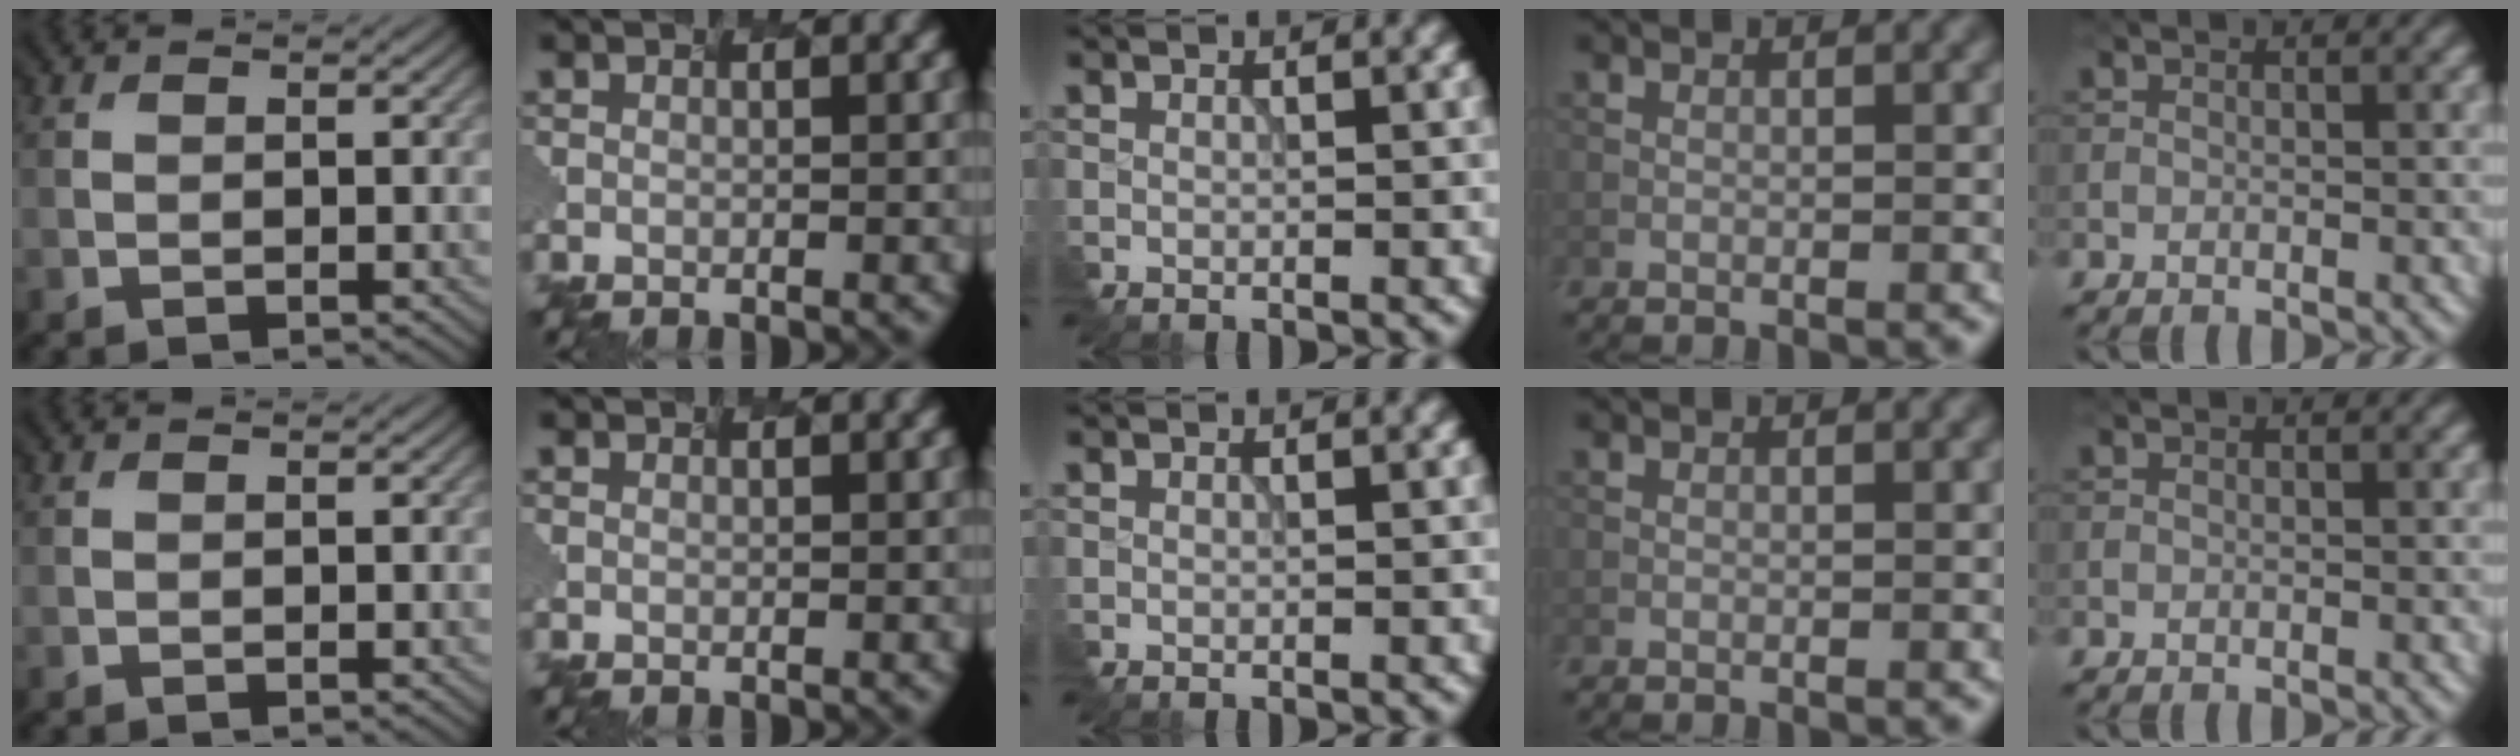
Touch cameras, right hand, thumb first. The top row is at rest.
{"index": {"total": 0.6, "force": [0.2, -0.2, -0.5], "torque": [-0.002, -0.004, 0.004]}}